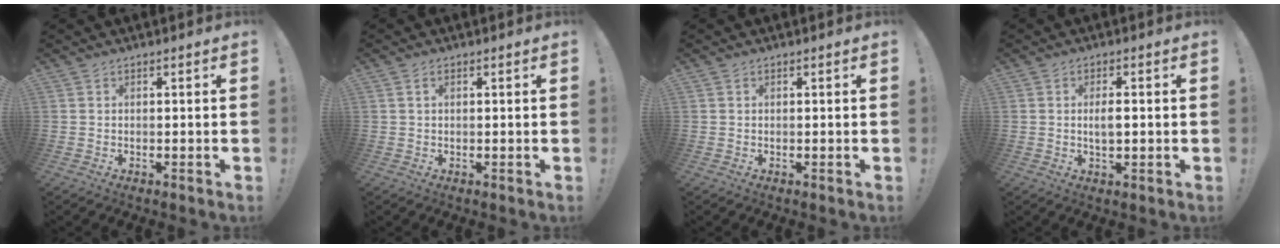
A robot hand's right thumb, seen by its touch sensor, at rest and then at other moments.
{"total": 1.4, "force": [0.5, 0.7, 1.0], "torque": [-0.017, 0.001, 0.008]}
{"total": 0.0}
{"total": 3.4, "force": [-0.1, 1.1, 3.2], "torque": [-0.050, 0.000, -0.006]}